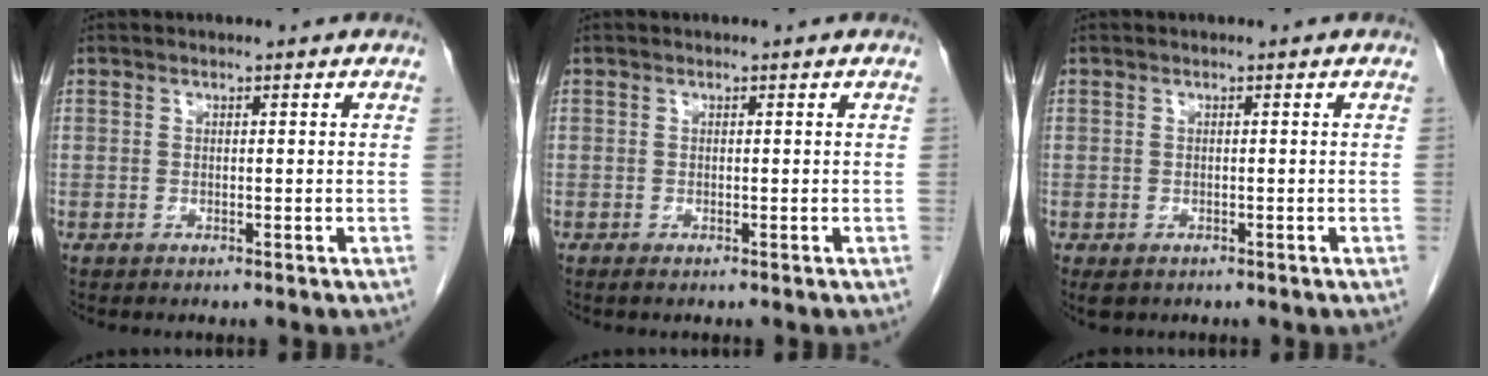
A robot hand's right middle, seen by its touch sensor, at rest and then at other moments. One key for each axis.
{"total": 0.0}
{"total": 1.7, "fx": -1.0, "fy": 1.1, "fz": 0.7, "tx": -0.011, "ty": -0.002, "tz": -0.006}